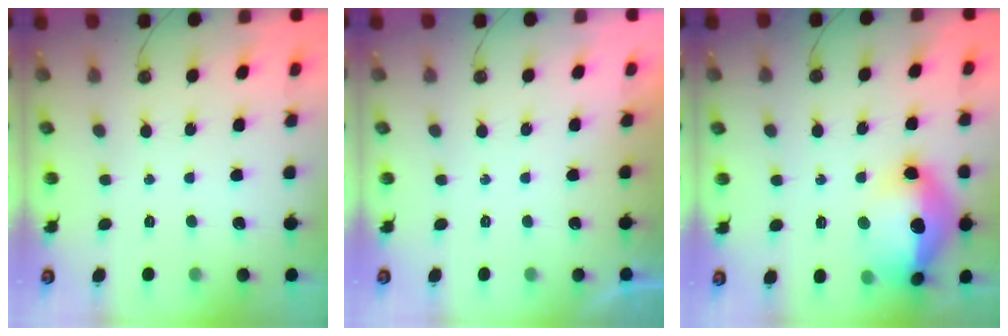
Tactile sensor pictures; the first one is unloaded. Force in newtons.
{"total": 0.0}
{"total": 18.4, "press": 18.3, "slide": 2.1}